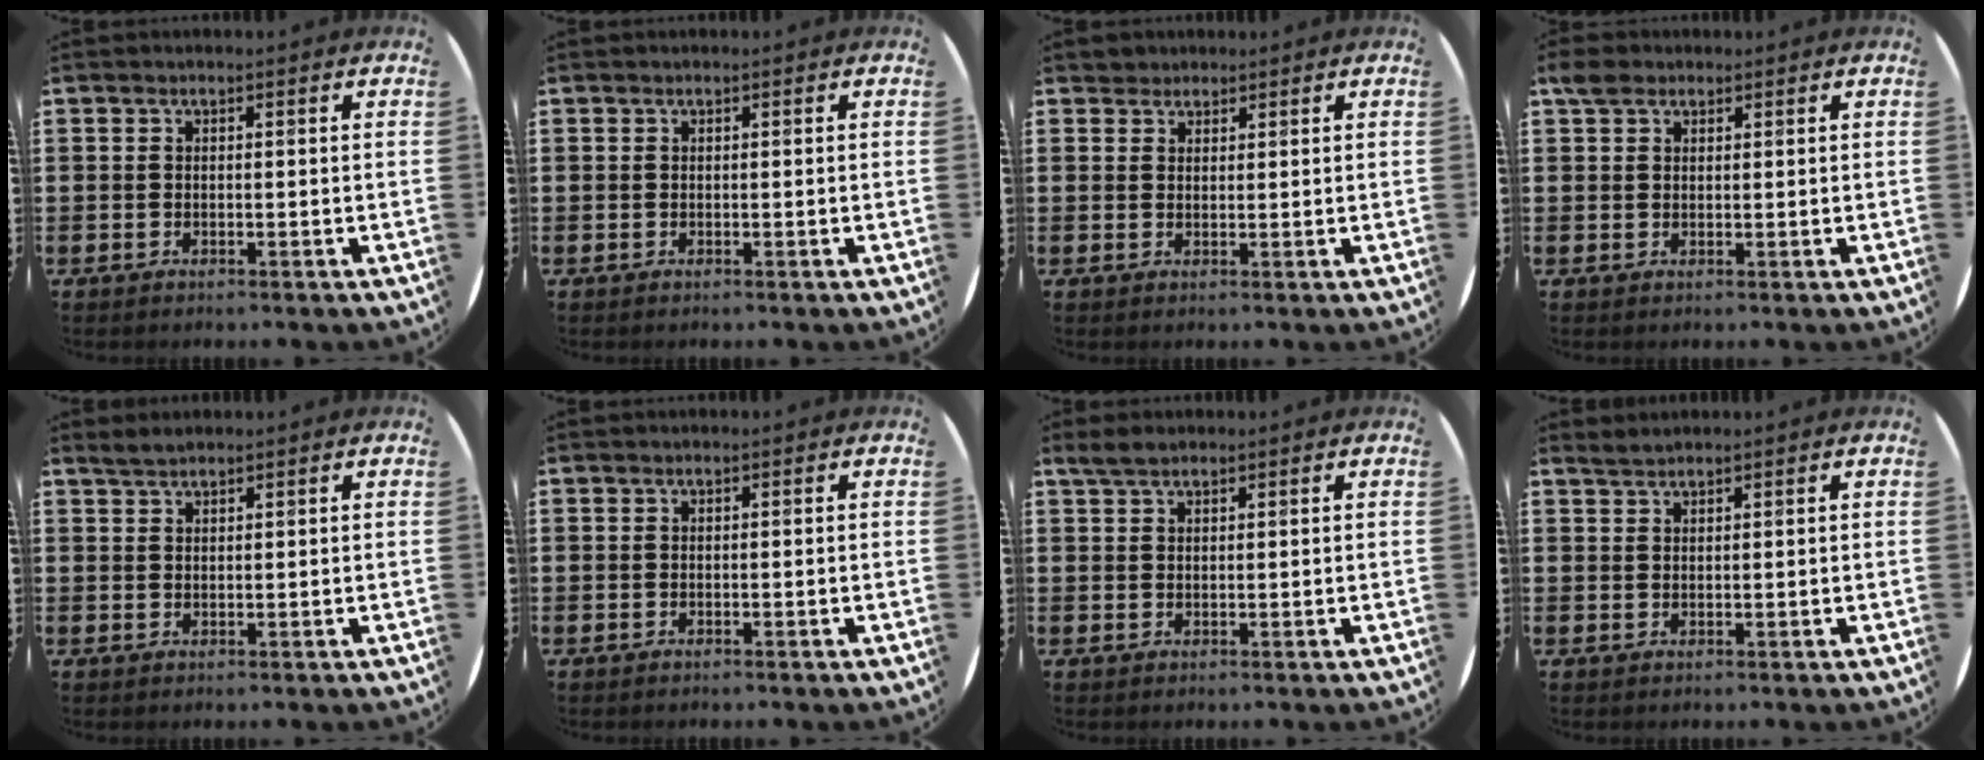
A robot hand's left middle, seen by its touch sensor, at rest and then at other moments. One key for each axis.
{"total": 0.0}
{"total": 1.7, "fx": 1.6, "fy": 0.7, "fz": -0.2, "tx": 0.001, "ty": 0.004, "tz": 0.032}
{"total": 2.2, "fx": 1.7, "fy": 1.3, "fz": 0.6, "tx": 0.000, "ty": 0.000, "tz": 0.030}
{"total": 1.6, "fx": 1.5, "fy": 0.2, "fz": 0.4, "tx": -0.010, "ty": 0.003, "tz": 0.028}
{"total": 0.0}
{"total": 2.1, "fx": 1.8, "fy": 0.7, "fz": 0.8, "tx": -0.019, "ty": 0.006, "tz": 0.034}
{"total": 1.2, "fx": 1.2, "fy": 0.0, "fz": 0.0, "tx": -0.002, "ty": 0.001, "tz": 0.024}